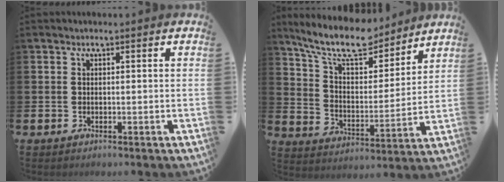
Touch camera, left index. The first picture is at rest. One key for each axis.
{"total": 11.1, "fx": 9.5, "fy": 3.2, "fz": 4.5, "tx": -0.113, "ty": -0.060, "tz": 0.166}